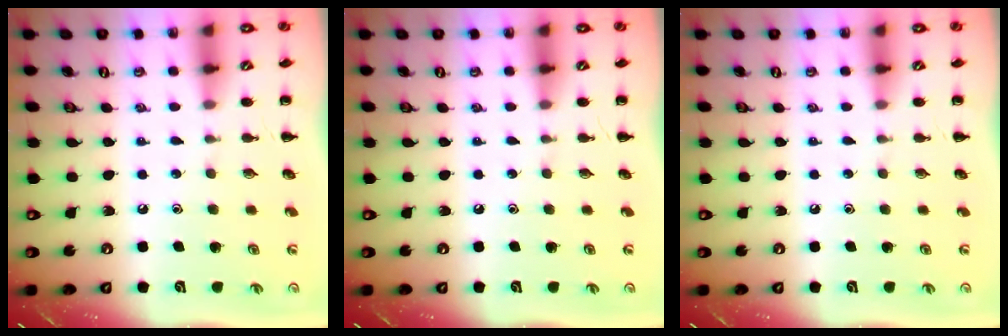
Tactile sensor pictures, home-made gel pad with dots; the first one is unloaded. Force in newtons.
{"total": 0.0}
{"total": 0.0}